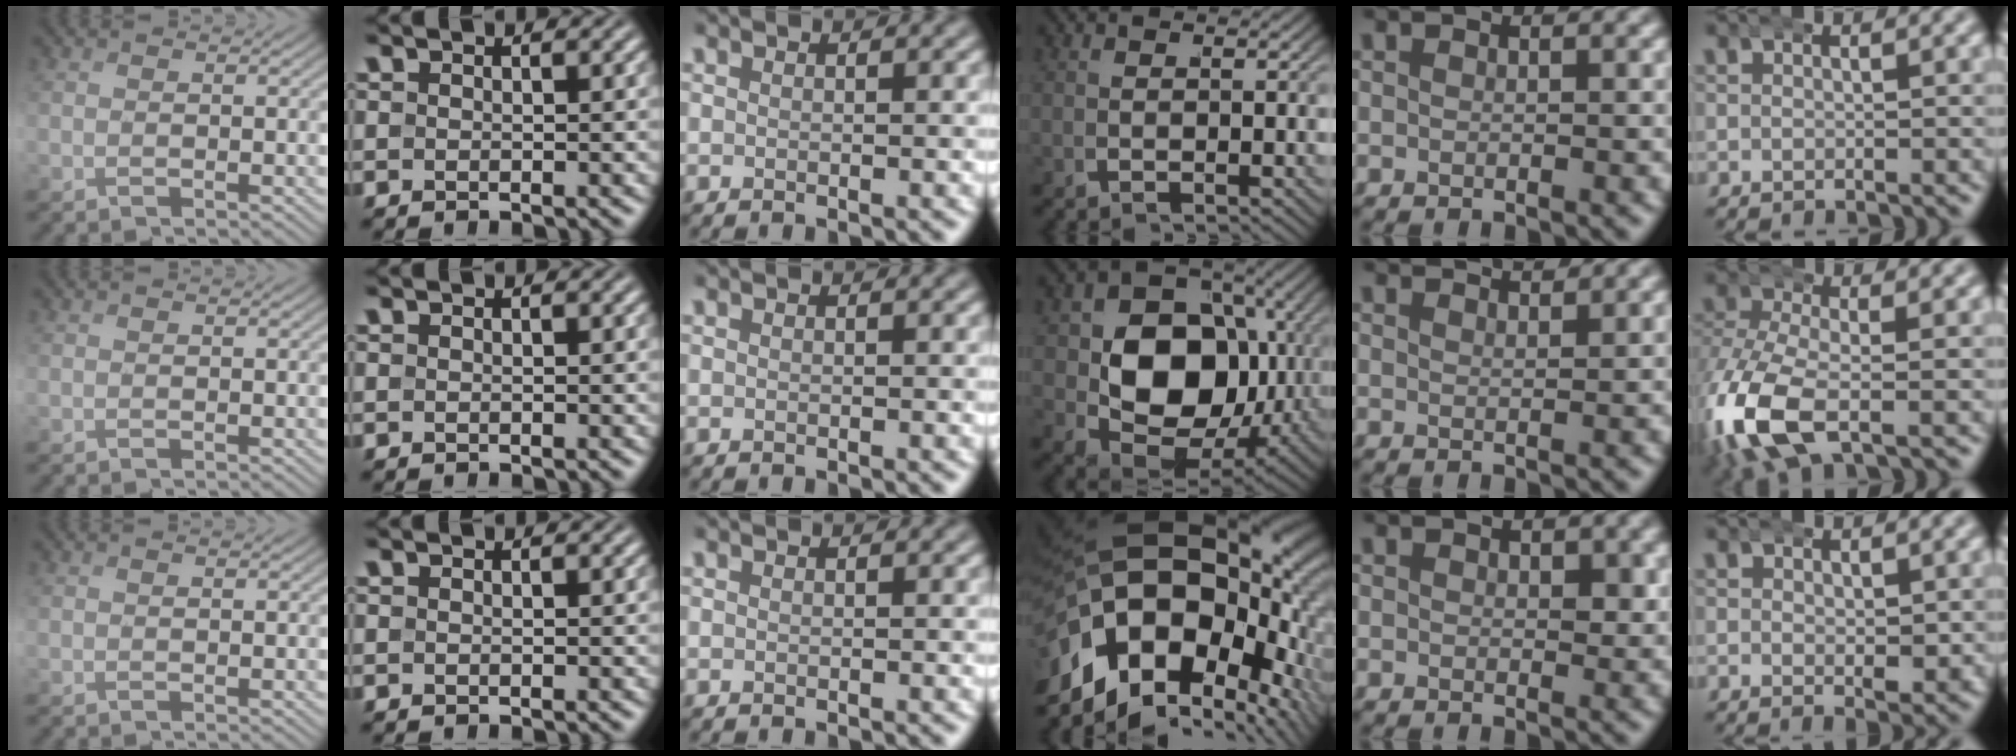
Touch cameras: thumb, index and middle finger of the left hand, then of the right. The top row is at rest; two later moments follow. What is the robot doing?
{"motion": "wrap", "object": "bandana"}